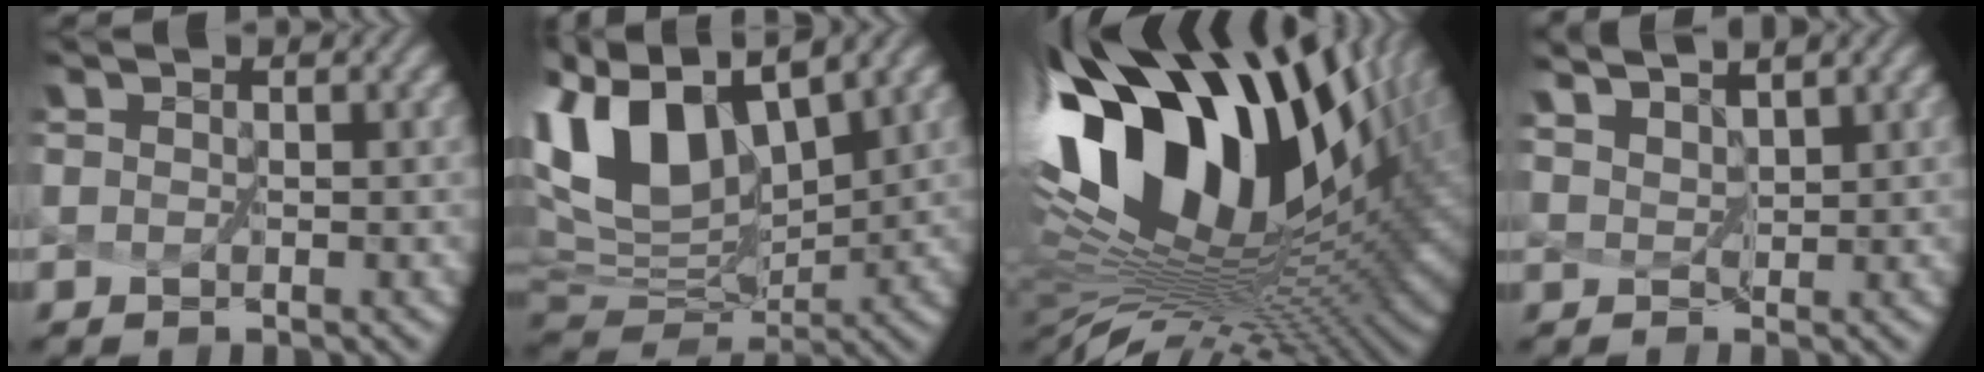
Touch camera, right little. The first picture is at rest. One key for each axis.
{"total": 9.7, "fx": 4.7, "fy": 5.3, "fz": 6.6, "tx": -0.153, "ty": 0.004, "tz": 0.103}
{"total": 17.1, "fx": 5.9, "fy": 8.8, "fz": 13.4, "tx": -0.231, "ty": 0.021, "tz": 0.107}
{"total": 3.0, "fx": 2.9, "fy": -0.1, "fz": 0.6, "tx": -0.021, "ty": -0.001, "tz": 0.056}